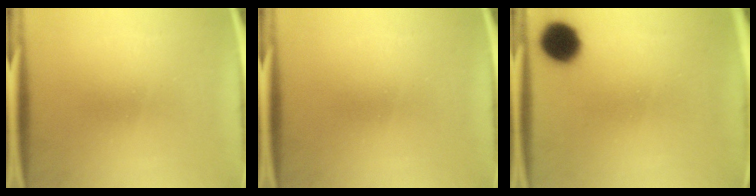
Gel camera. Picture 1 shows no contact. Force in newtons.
{"total": 0.0}
{"total": 10.1}